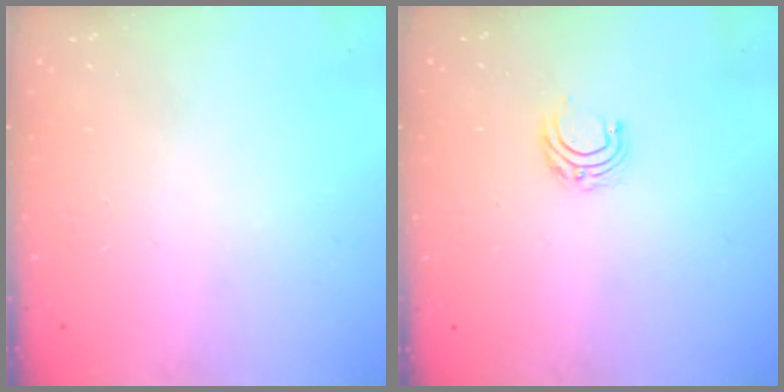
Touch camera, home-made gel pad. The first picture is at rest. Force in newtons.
{"total": 5.0, "press": 5.0, "slide": 0.4}